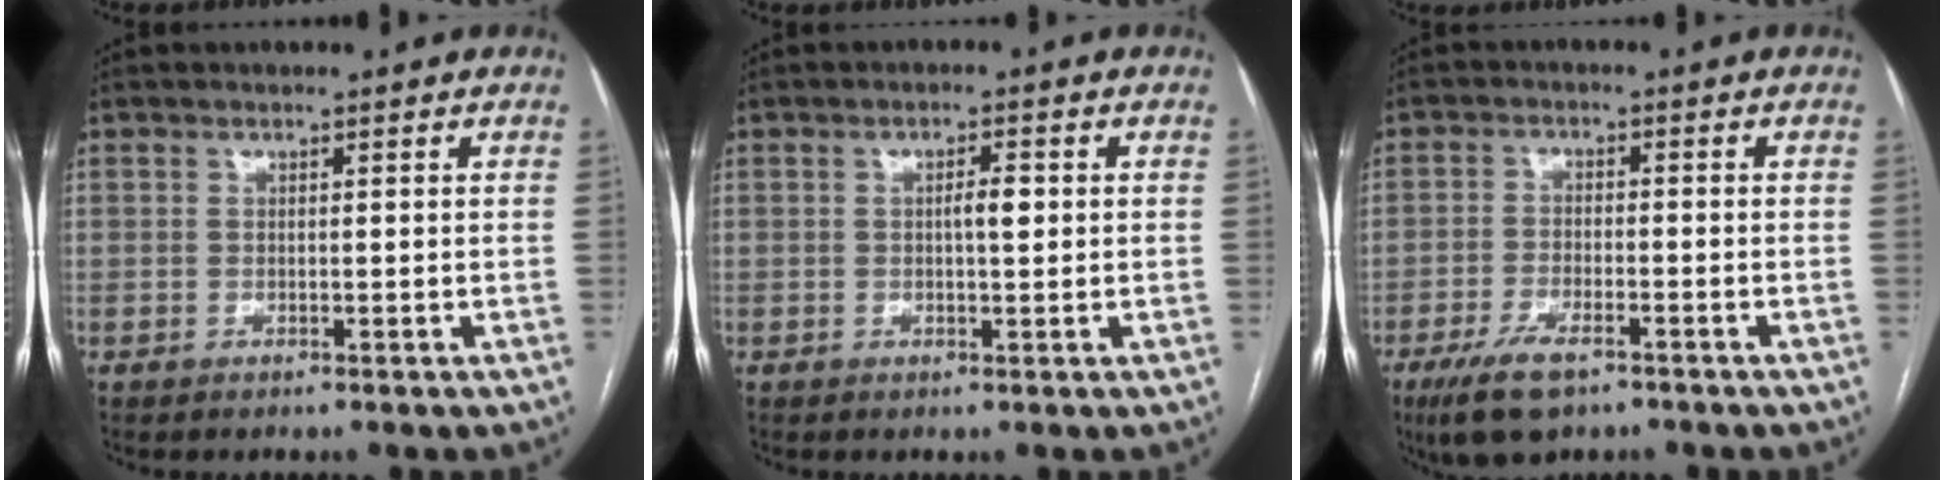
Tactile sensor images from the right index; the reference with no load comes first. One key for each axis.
{"total": 2.3, "fx": 0.2, "fy": 0.4, "fz": 2.3, "tx": -0.038, "ty": 0.002, "tz": 0.003}
{"total": 7.5, "fx": -4.8, "fy": 2.5, "fz": 5.1, "tx": -0.104, "ty": -0.012, "tz": -0.081}